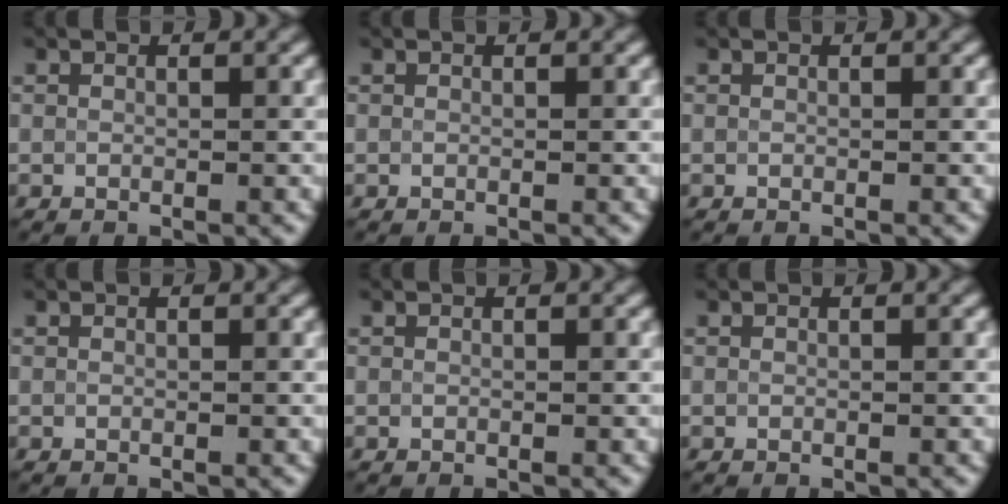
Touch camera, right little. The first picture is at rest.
{"total": 0.0}
{"total": 0.0}
{"total": 0.0}
{"total": 0.0}
{"total": 0.0}